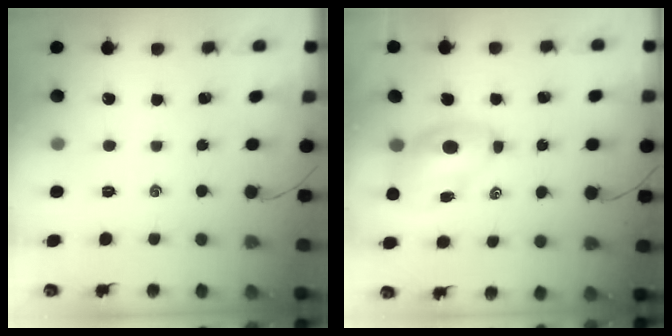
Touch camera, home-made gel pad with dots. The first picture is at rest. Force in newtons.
{"total": 6.8, "press": 6.5, "slide": 1.7}